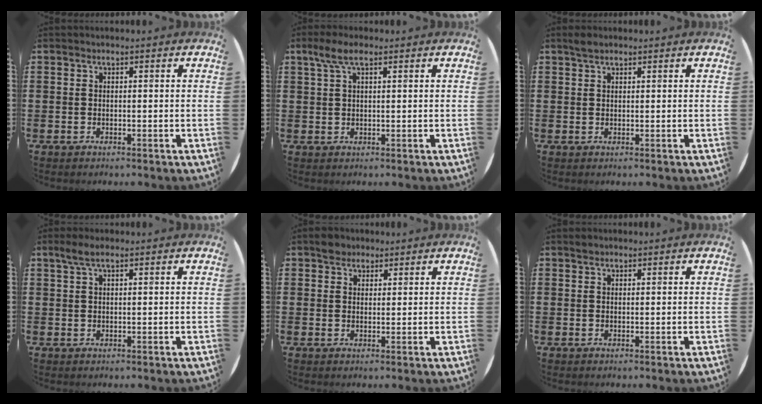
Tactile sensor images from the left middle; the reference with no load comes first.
{"total": 3.3, "force": [2.0, 1.1, 2.4], "torque": [-0.052, 0.008, 0.033]}
{"total": 1.3, "force": [1.1, 0.5, 0.5], "torque": [-0.010, 0.005, 0.020]}
{"total": 2.3, "force": [1.6, 0.6, 1.6], "torque": [-0.033, 0.007, 0.027]}
{"total": 2.3, "force": [2.0, 1.2, 0.1], "torque": [0.004, 0.002, 0.038]}
{"total": 0.5, "force": [0.5, 0.2, 0.0], "torque": [0.010, 0.001, 0.007]}